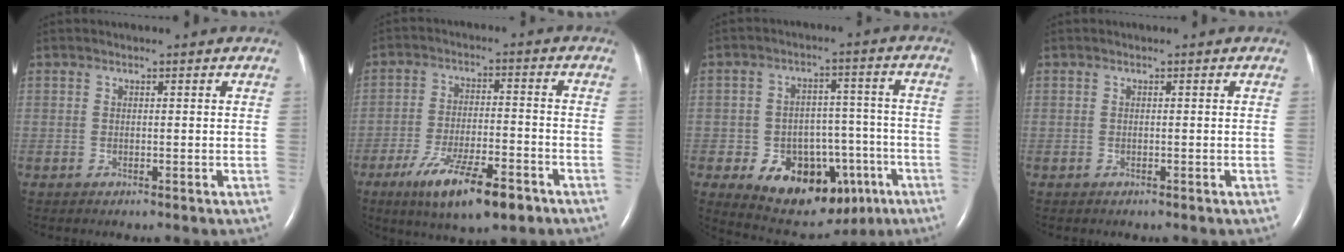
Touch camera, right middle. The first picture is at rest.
{"total": 12.2, "force": [-7.4, 2.9, 9.3], "torque": [-0.166, -0.017, -0.117]}
{"total": 15.1, "force": [-7.1, 9.1, 9.7], "torque": [-0.135, 0.026, -0.090]}
{"total": 0.0}